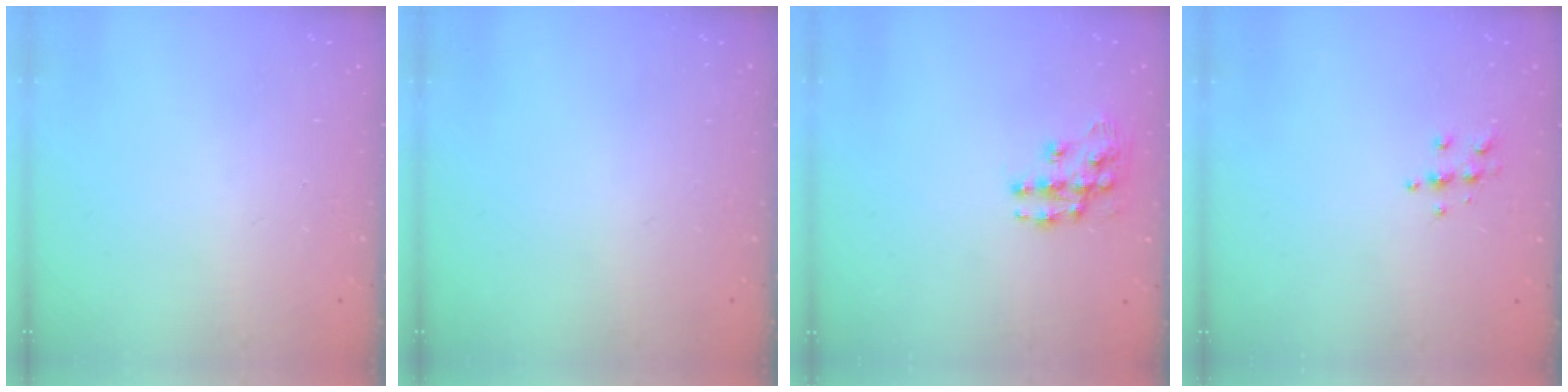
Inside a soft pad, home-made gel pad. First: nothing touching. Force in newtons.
{"total": 0.0}
{"total": 11.4, "press": 11.4, "slide": 0.7}
{"total": 5.6, "press": 5.5, "slide": 1.3}